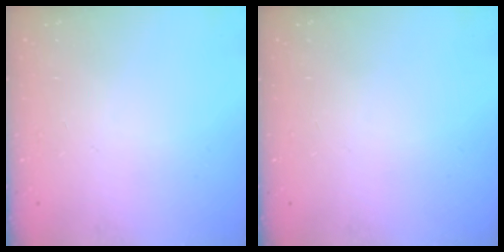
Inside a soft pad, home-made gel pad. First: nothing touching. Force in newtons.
{"total": 0.0}